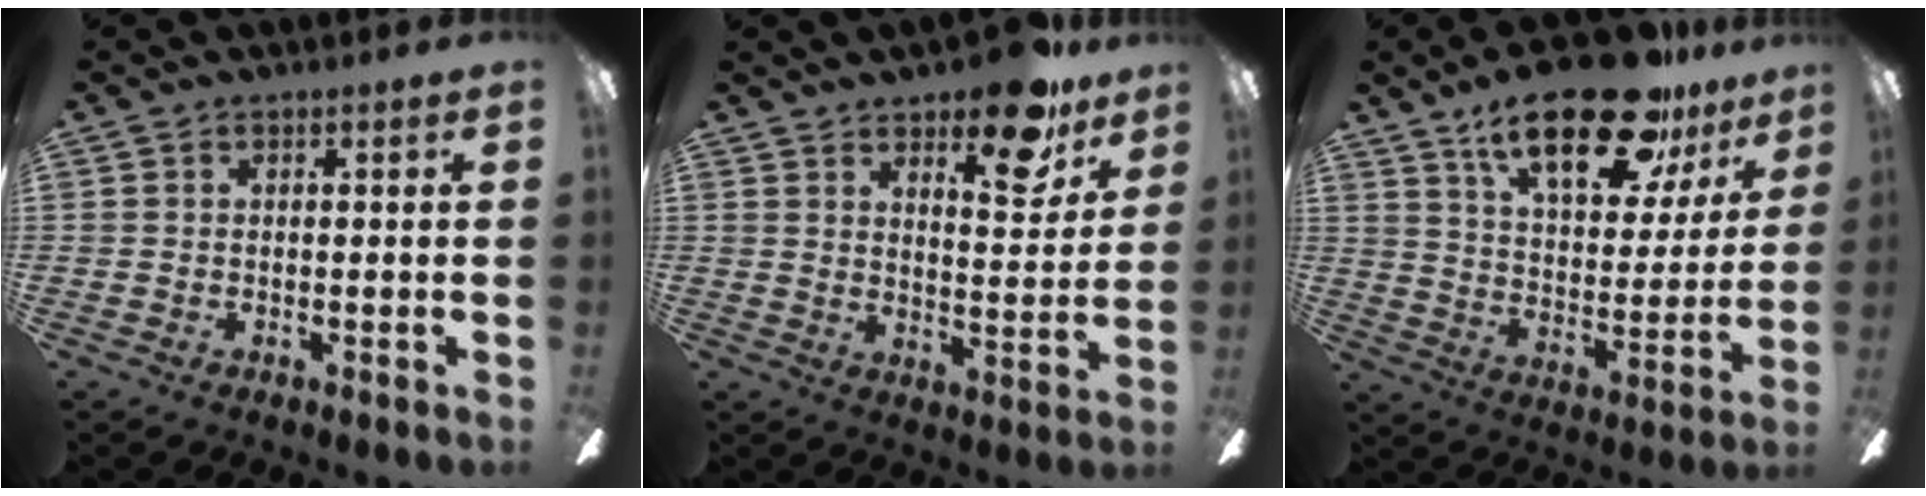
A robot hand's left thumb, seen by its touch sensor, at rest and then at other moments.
{"total": 13.9, "force": [10.3, 4.7, 8.1], "torque": [-0.096, -0.066, 0.169]}
{"total": 24.6, "force": [16.6, 9.5, 15.4], "torque": [-0.243, -0.090, 0.279]}